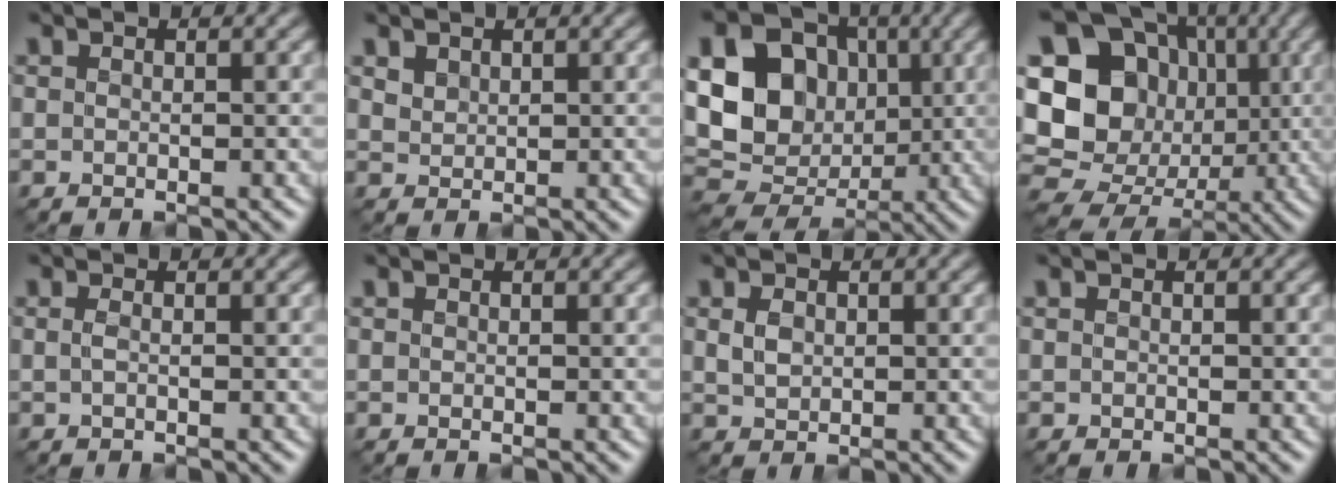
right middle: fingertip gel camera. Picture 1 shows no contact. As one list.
[{"total": 1.4, "force": [1.0, 0.9, 0.5], "torque": [-0.015, -0.001, 0.024]}, {"total": 13.5, "force": [1.4, 11.0, 7.6], "torque": [-0.148, 0.016, 0.010]}, {"total": 19.8, "force": [1.6, 17.8, 8.6], "torque": [-0.193, 0.035, 0.004]}, {"total": 0.7, "force": [-0.3, 0.3, 0.6], "torque": [-0.013, -0.001, -0.009]}, {"total": 0.0}, {"total": 1.3, "force": [0.1, 1.0, 0.8], "torque": [-0.018, -0.004, 0.006]}, {"total": 0.0}]